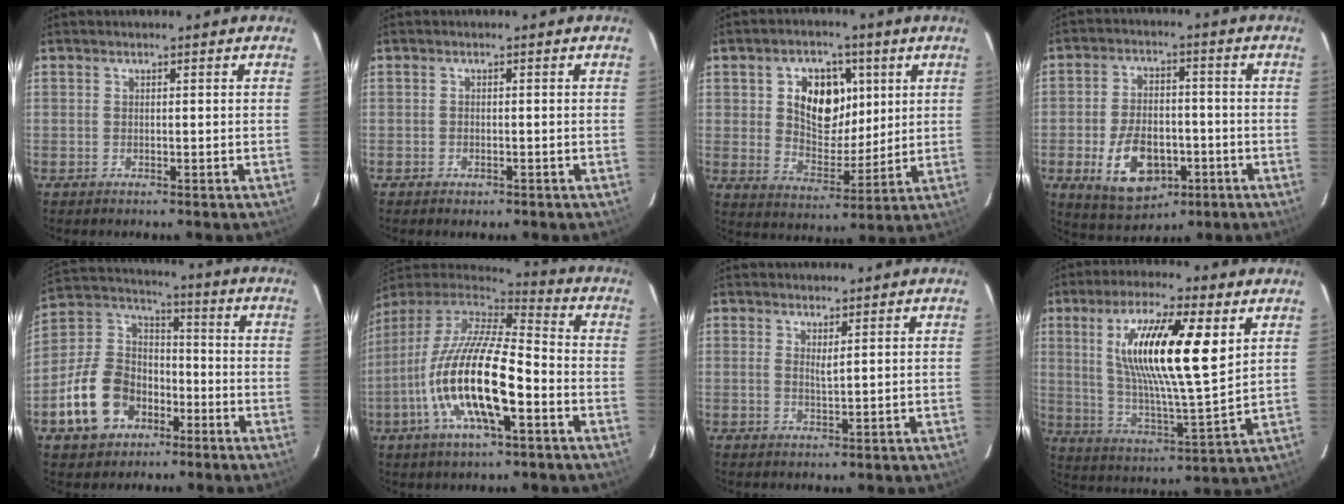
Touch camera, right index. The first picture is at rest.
{"total": 1.4, "force": [-0.8, 1.1, 0.4], "torque": [-0.008, 0.000, -0.007]}
{"total": 11.9, "force": [3.4, 8.1, 8.0], "torque": [-0.144, 0.009, 0.065]}
{"total": 12.5, "force": [-4.6, 7.7, 8.7], "torque": [-0.177, 0.002, -0.059]}
{"total": 16.0, "force": [-7.3, 11.8, 8.0], "torque": [-0.194, 0.038, -0.110]}
{"total": 20.7, "force": [-6.8, 6.1, 18.6], "torque": [-0.354, -0.027, -0.132]}
{"total": 1.5, "force": [0.9, 0.1, 1.2], "torque": [-0.021, -0.002, 0.015]}
{"total": 19.3, "force": [6.6, 3.9, 17.7], "torque": [-0.316, 0.000, 0.119]}